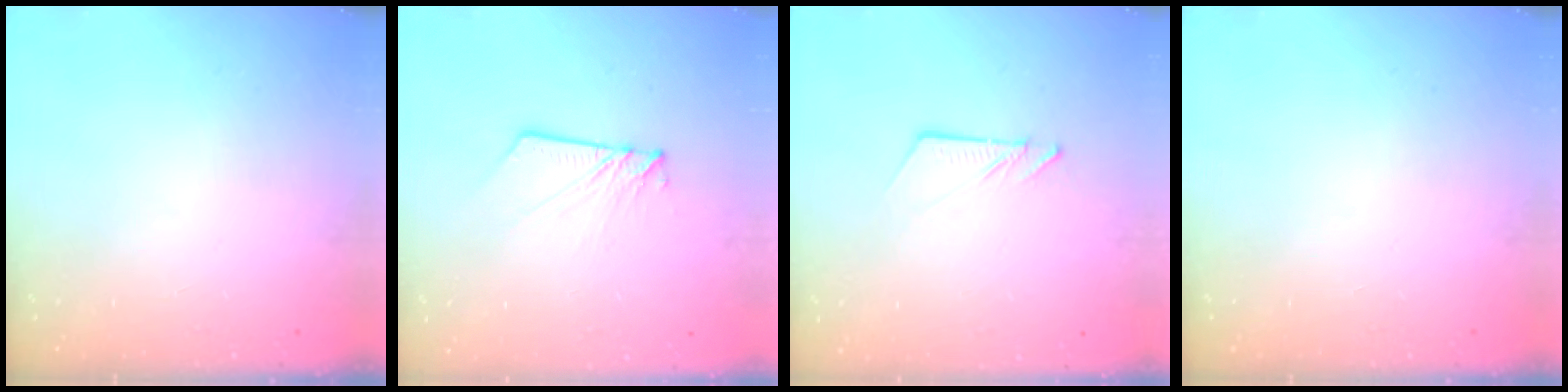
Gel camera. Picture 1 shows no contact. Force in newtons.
{"total": 4.5, "press": 4.5, "slide": 0.4}
{"total": 6.0, "press": 6.0, "slide": 0.1}
{"total": 0.0}